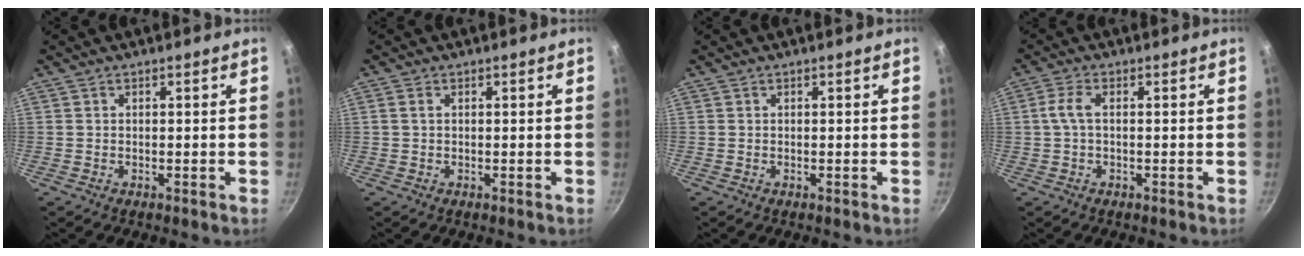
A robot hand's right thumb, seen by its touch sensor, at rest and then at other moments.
{"total": 1.1, "force": [0.3, 0.7, 0.8], "torque": [-0.016, 0.003, 0.003]}
{"total": 0.0}
{"total": 3.3, "force": [0.0, 1.3, 3.1], "torque": [-0.078, 0.011, -0.003]}